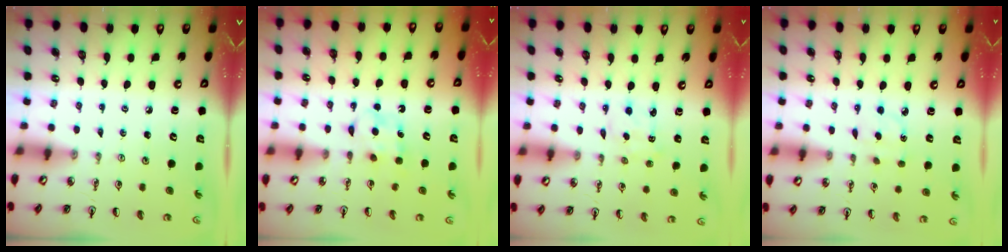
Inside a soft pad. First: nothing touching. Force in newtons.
{"total": 5.5, "press": 5.5, "slide": 0.9}
{"total": 2.4, "press": 2.4, "slide": 0.3}
{"total": 3.4, "press": 3.4, "slide": 0.5}